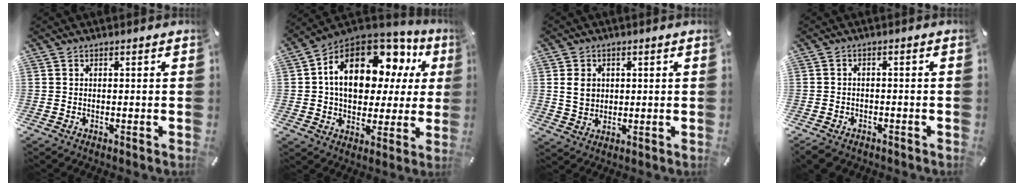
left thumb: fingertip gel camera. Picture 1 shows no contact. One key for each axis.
{"total": 18.4, "fx": 6.0, "fy": 12.0, "fz": 12.6, "tx": -0.211, "ty": -0.024, "tz": 0.104}
{"total": 5.3, "fx": 1.0, "fy": 4.7, "fz": 2.3, "tx": -0.044, "ty": -0.001, "tz": 0.014}
{"total": 3.0, "fx": -2.3, "fy": 1.7, "fz": 0.8, "tx": -0.026, "ty": 0.009, "tz": -0.050}